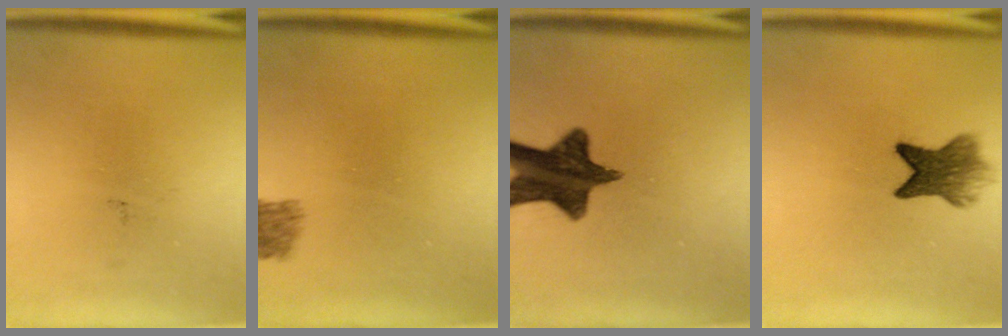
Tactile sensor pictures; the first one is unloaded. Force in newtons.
{"total": 2.5}
{"total": 13.2}
{"total": 6.4}